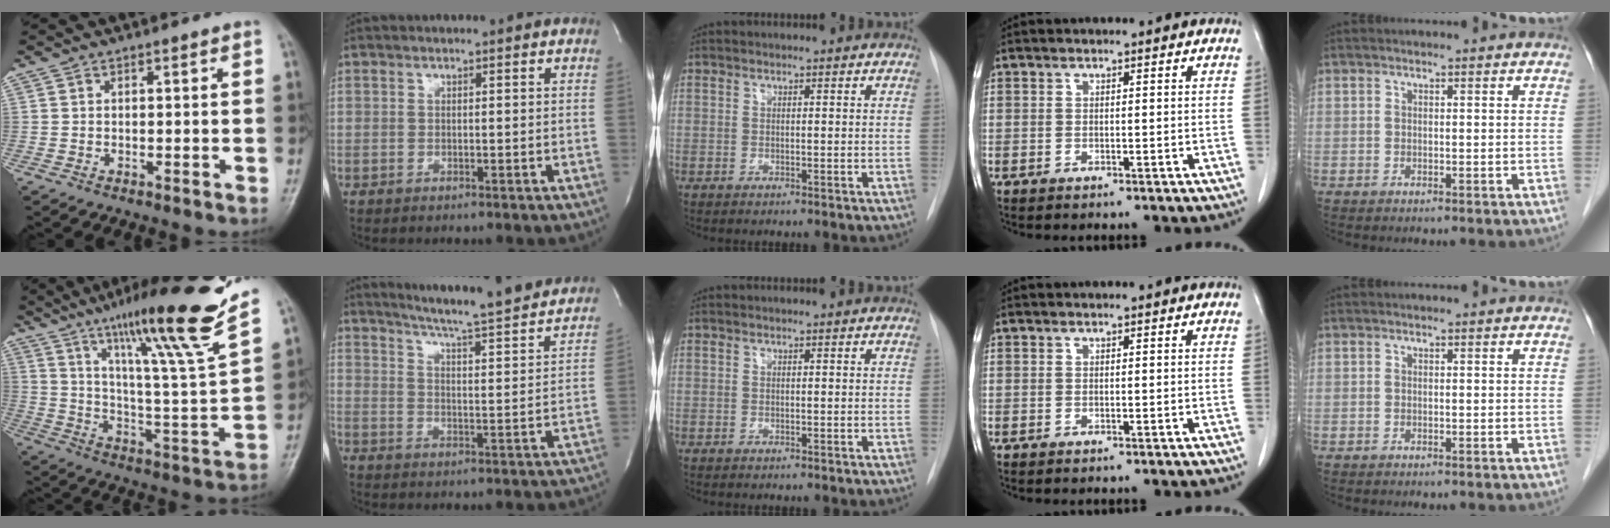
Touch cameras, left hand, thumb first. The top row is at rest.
{"thumb": {"total": 22.9, "force": [15.9, 0.6, 16.5], "torque": [-0.233, -0.074, 0.254]}, "index": {"total": 20.4, "force": [18.8, 0.0, 7.9], "torque": [-0.125, -0.048, 0.244]}}